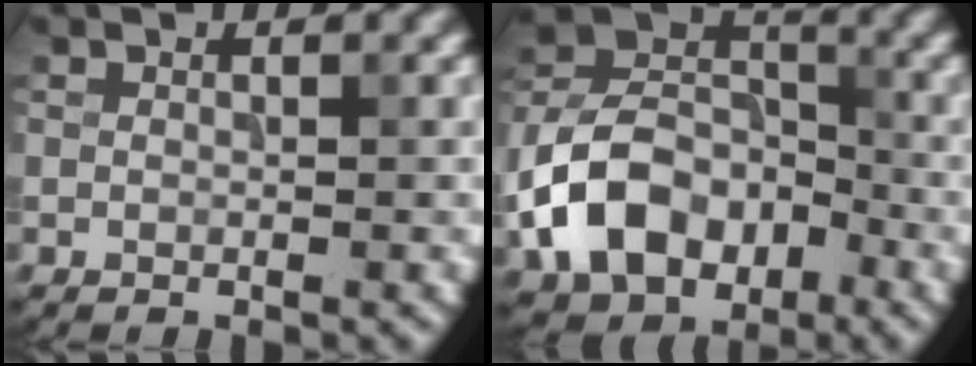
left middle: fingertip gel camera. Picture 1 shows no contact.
{"total": 9.4, "force": [-3.6, 6.7, 5.4], "torque": [-0.103, 0.008, -0.080]}